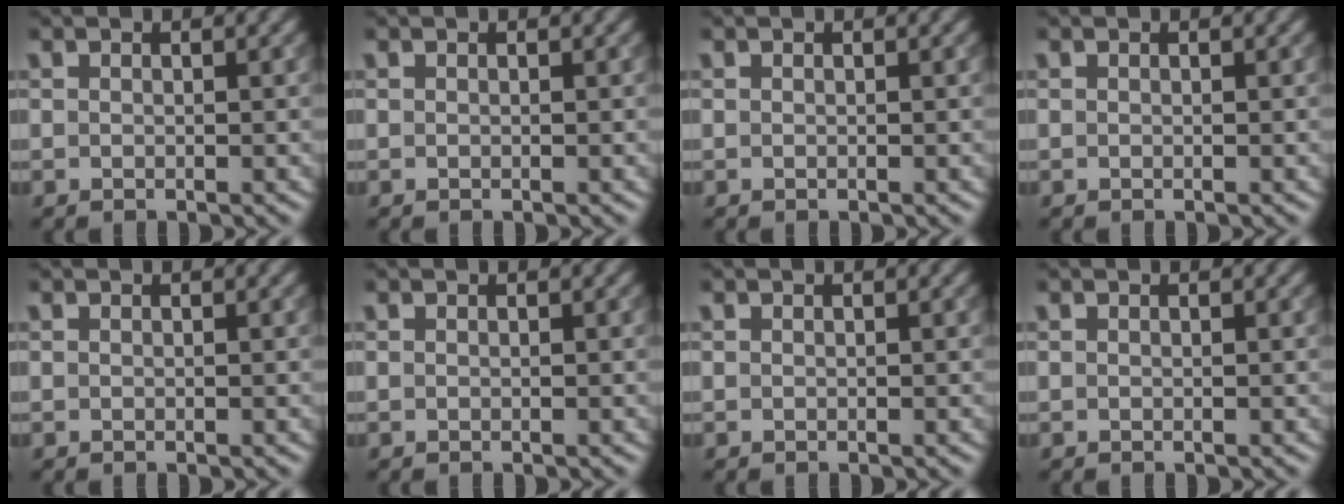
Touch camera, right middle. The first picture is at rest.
{"total": 0.0}
{"total": 0.0}
{"total": 0.0}
{"total": 0.0}
{"total": 0.0}
{"total": 0.0}
{"total": 0.0}